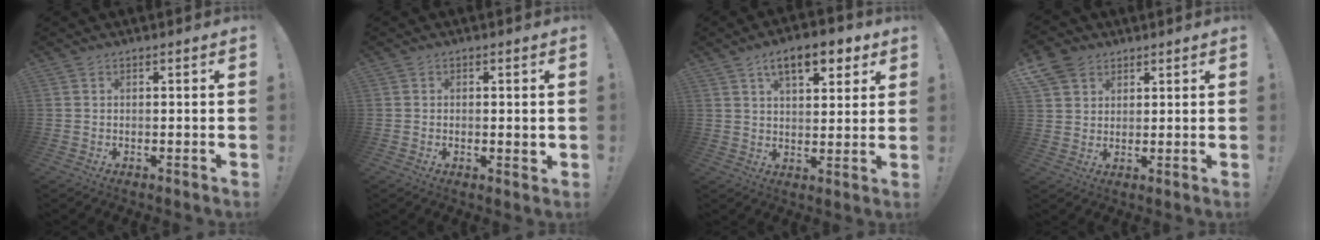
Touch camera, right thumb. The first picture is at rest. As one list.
[{"total": 1.5, "force": [0.1, 0.7, 1.3], "torque": [-0.019, 0.000, 0.003]}, {"total": 10.9, "force": [6.0, 4.6, 7.9], "torque": [-0.107, -0.020, 0.102]}, {"total": 7.4, "force": [4.4, 5.4, 2.3], "torque": [-0.041, -0.020, 0.089]}]